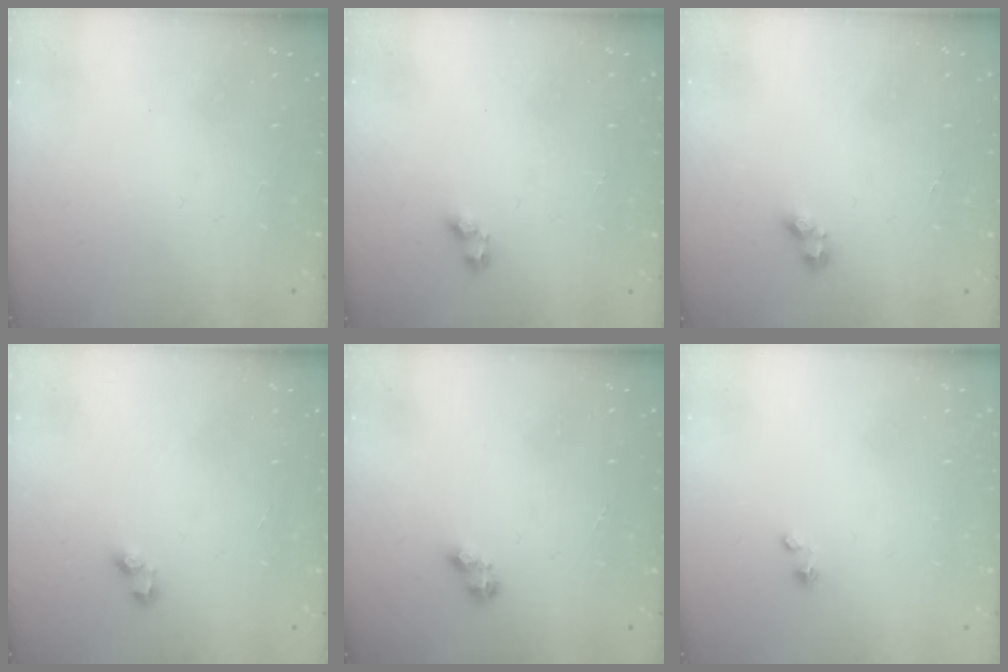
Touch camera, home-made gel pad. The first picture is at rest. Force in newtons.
{"total": 3.1, "press": 3.1, "slide": 0.5}
{"total": 3.0, "press": 2.9, "slide": 0.6}
{"total": 2.0, "press": 2.0, "slide": 0.3}
{"total": 3.0, "press": 2.9, "slide": 0.5}
{"total": 1.5, "press": 1.5, "slide": 0.0}